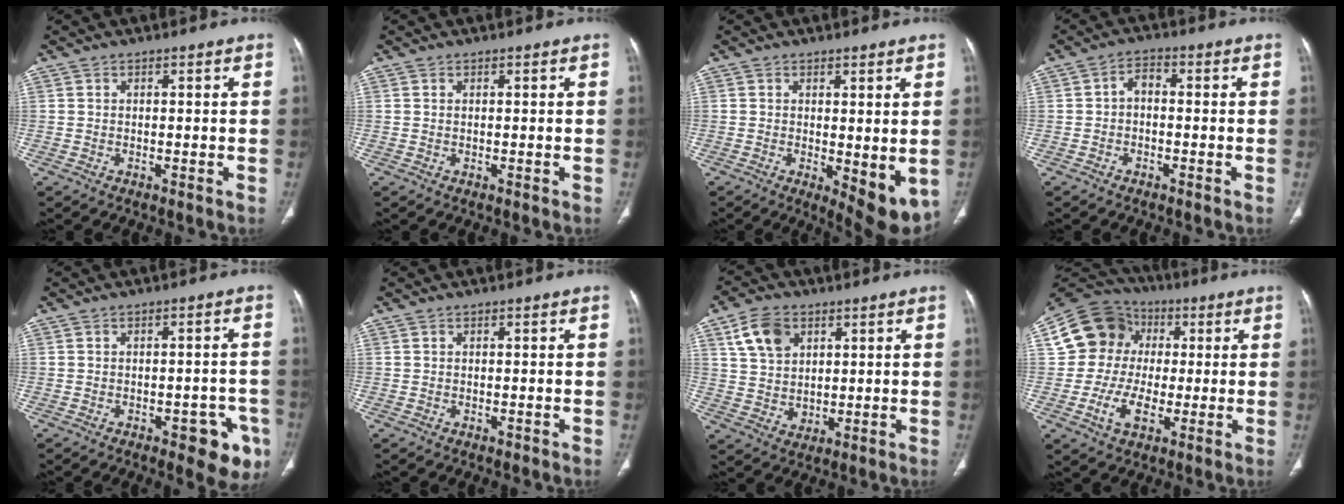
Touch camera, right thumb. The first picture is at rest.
{"total": 0.0}
{"total": 8.3, "force": [-1.2, 3.3, 7.6], "torque": [-0.091, -0.023, -0.006]}
{"total": 2.9, "force": [-0.5, 1.9, 2.2], "torque": [-0.030, 0.016, -0.018]}
{"total": 8.3, "force": [-3.8, 3.9, 6.3], "torque": [-0.046, 0.014, -0.041]}
{"total": 0.0}
{"total": 9.1, "force": [4.1, 6.6, 4.8], "torque": [-0.067, -0.016, 0.085]}
{"total": 14.7, "force": [1.3, 12.8, 7.1], "torque": [-0.103, 0.015, 0.020]}